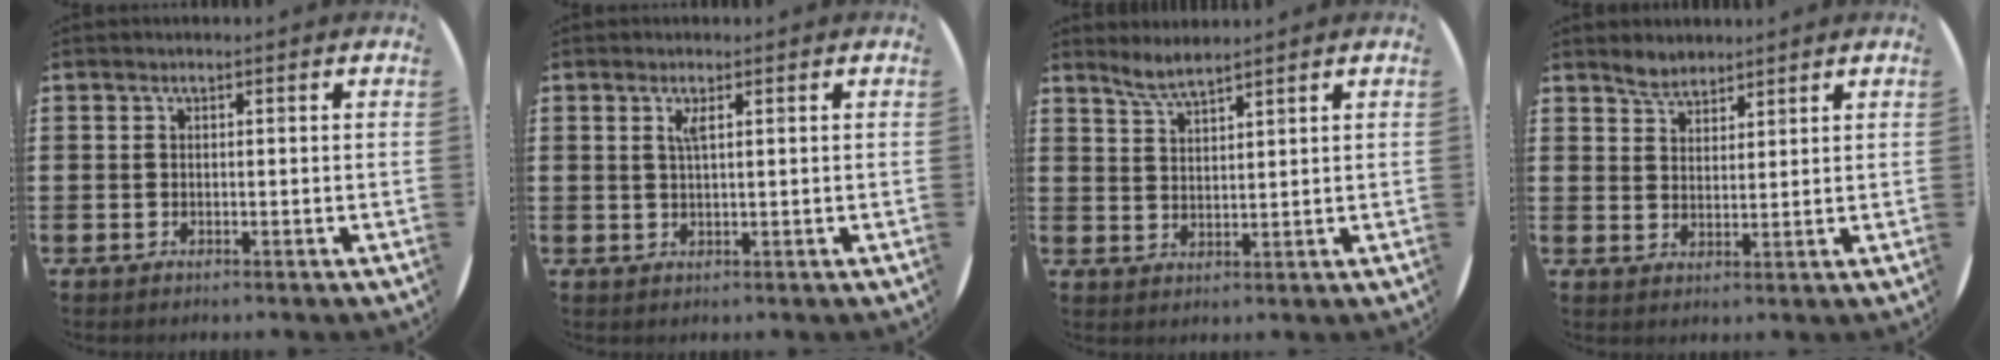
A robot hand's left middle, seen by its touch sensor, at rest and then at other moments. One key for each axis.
{"total": 1.6, "fx": 0.9, "fy": 0.2, "fz": 1.4, "tx": -0.020, "ty": 0.001, "tz": 0.012}
{"total": 3.2, "fx": 3.1, "fy": -0.1, "fz": 0.7, "tx": -0.021, "ty": -0.006, "tz": 0.057}
{"total": 3.0, "fx": 2.8, "fy": 1.1, "fz": 0.2, "tx": -0.009, "ty": 0.002, "tz": 0.054}